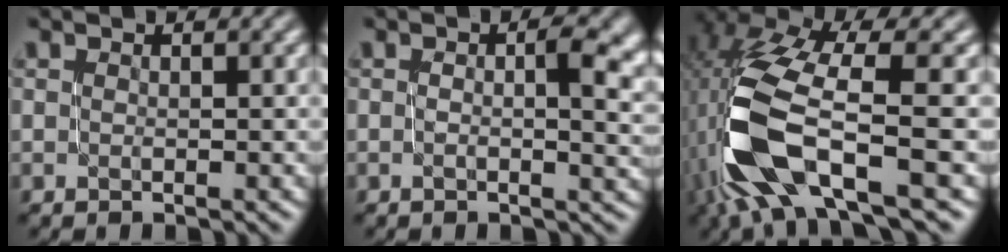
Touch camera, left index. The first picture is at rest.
{"total": 5.4, "force": [0.5, 2.2, 4.9], "torque": [-0.059, 0.004, 0.004]}
{"total": 10.7, "force": [-2.9, 3.7, 9.6], "torque": [-0.212, 0.003, -0.057]}